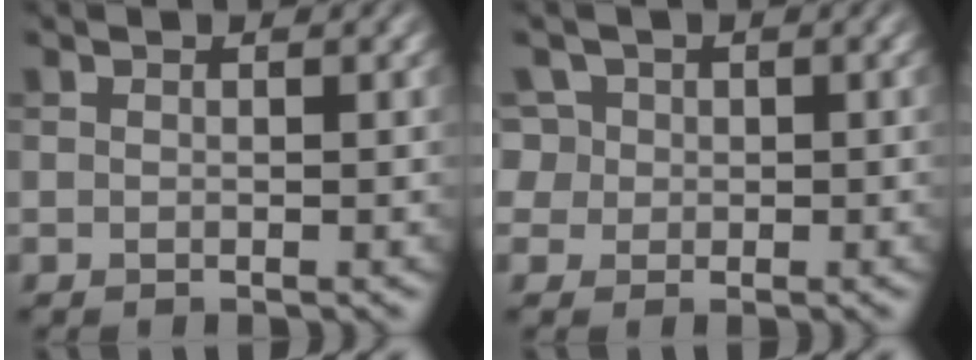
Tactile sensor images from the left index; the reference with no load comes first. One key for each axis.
{"total": 4.1, "fx": 1.5, "fy": 3.5, "fz": 1.5, "tx": -0.046, "ty": 0.019, "tz": 0.018}